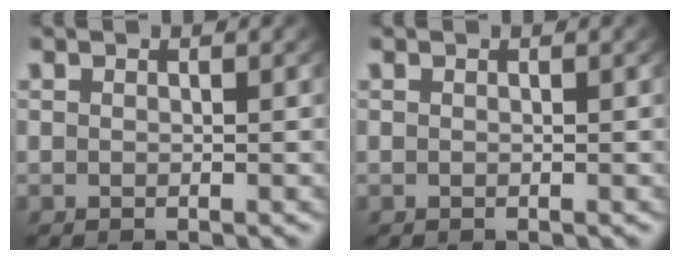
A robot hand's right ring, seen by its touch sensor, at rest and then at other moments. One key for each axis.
{"total": 0.0}